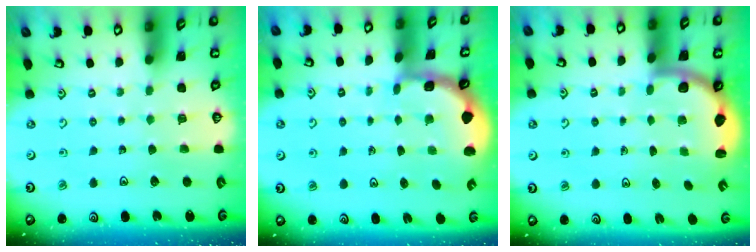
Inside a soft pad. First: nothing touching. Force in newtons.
{"total": 1.8, "press": 1.8, "slide": 0.3}
{"total": 2.4, "press": 2.3, "slide": 0.6}